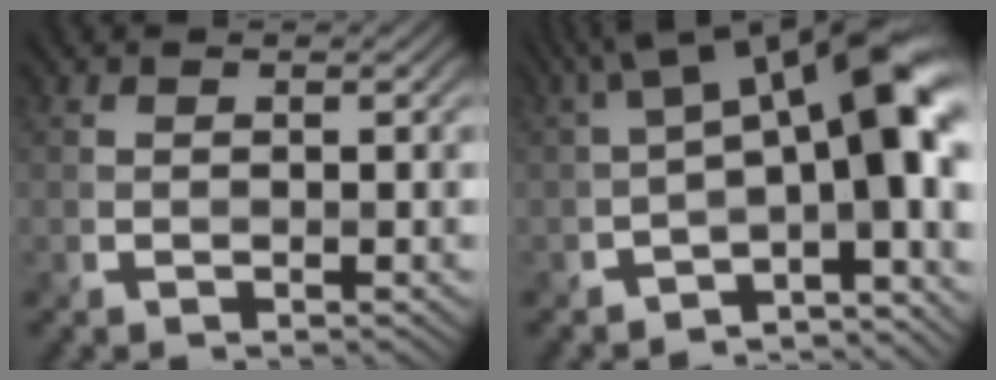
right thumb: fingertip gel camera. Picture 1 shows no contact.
{"total": 14.3, "force": [-0.3, 5.7, 13.1], "torque": [-0.175, 0.011, 0.000]}